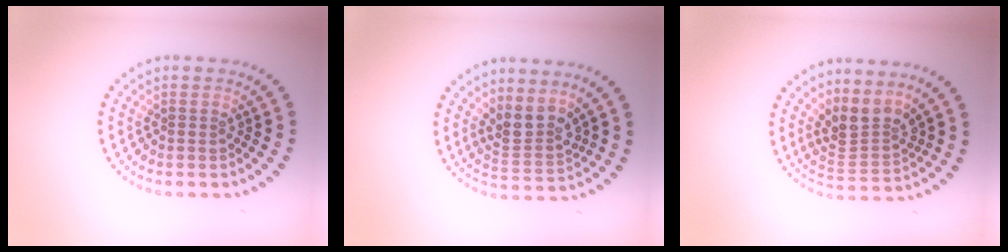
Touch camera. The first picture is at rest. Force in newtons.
{"total": 2.9, "press": 2.3, "slide": 1.6}
{"total": 3.3, "press": 2.3, "slide": 2.3}